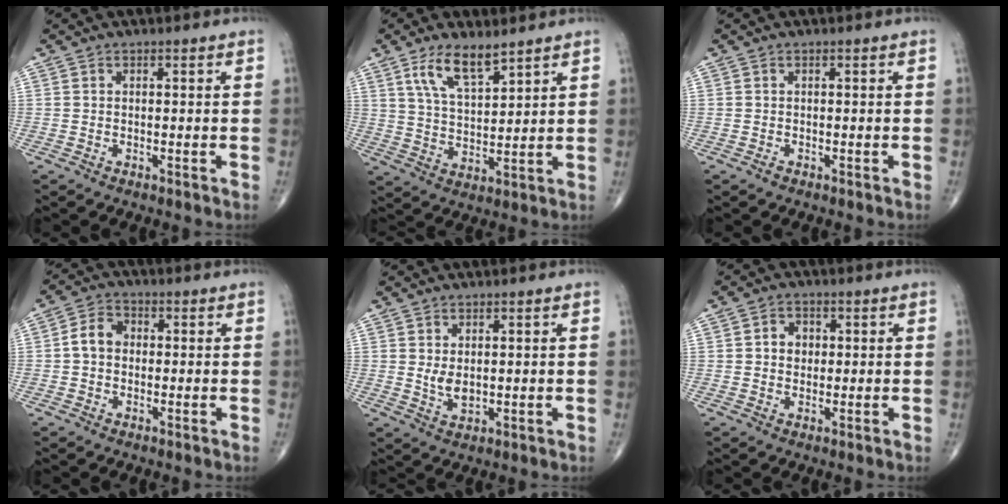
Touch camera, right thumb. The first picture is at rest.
{"total": 8.8, "force": [5.7, 3.1, 5.9], "torque": [-0.095, -0.031, 0.114]}
{"total": 0.0}
{"total": 5.1, "force": [-0.1, 4.0, 3.1], "torque": [-0.048, 0.019, -0.010]}
{"total": 2.8, "force": [0.4, 1.5, 2.3], "torque": [-0.033, -0.010, 0.014]}
{"total": 3.7, "force": [0.5, 3.1, 1.9], "torque": [-0.012, 0.006, 0.004]}